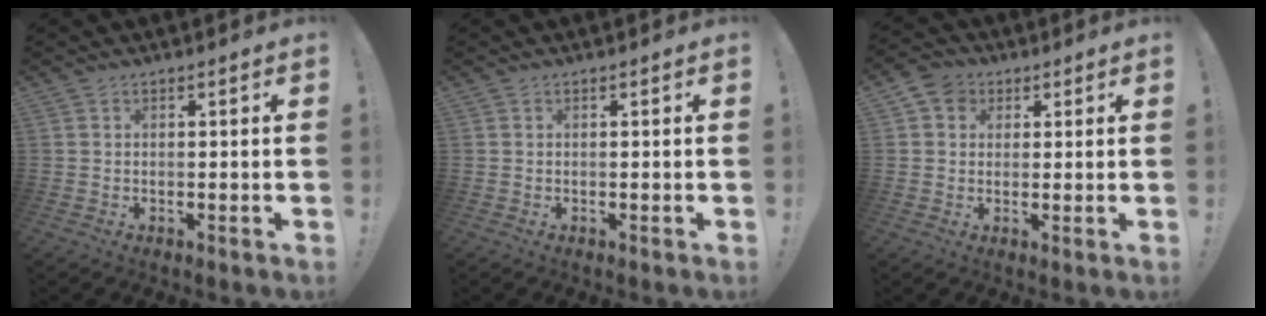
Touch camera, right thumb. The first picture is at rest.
{"total": 0.0}
{"total": 5.4, "force": [2.0, 4.7, 1.9], "torque": [-0.030, -0.004, 0.038]}